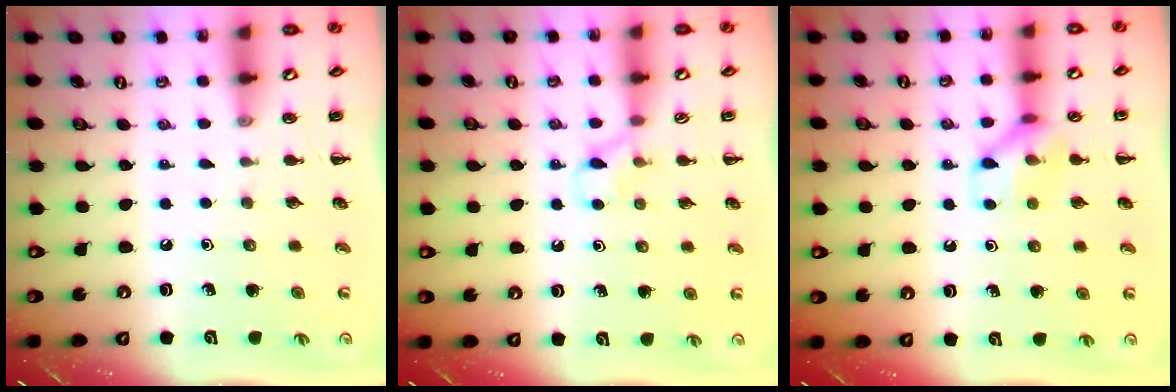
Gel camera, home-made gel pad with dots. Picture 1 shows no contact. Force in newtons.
{"total": 4.9, "press": 4.6, "slide": 1.7}
{"total": 9.1, "press": 9.1, "slide": 0.4}